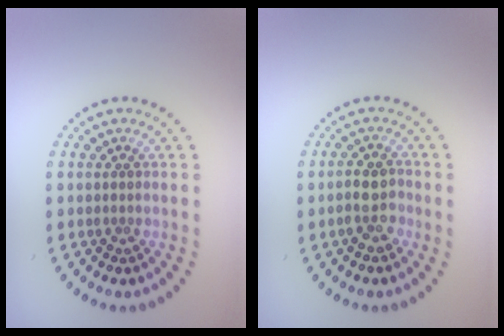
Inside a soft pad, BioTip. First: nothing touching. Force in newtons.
{"total": 2.6, "press": 2.4, "slide": 1.0}